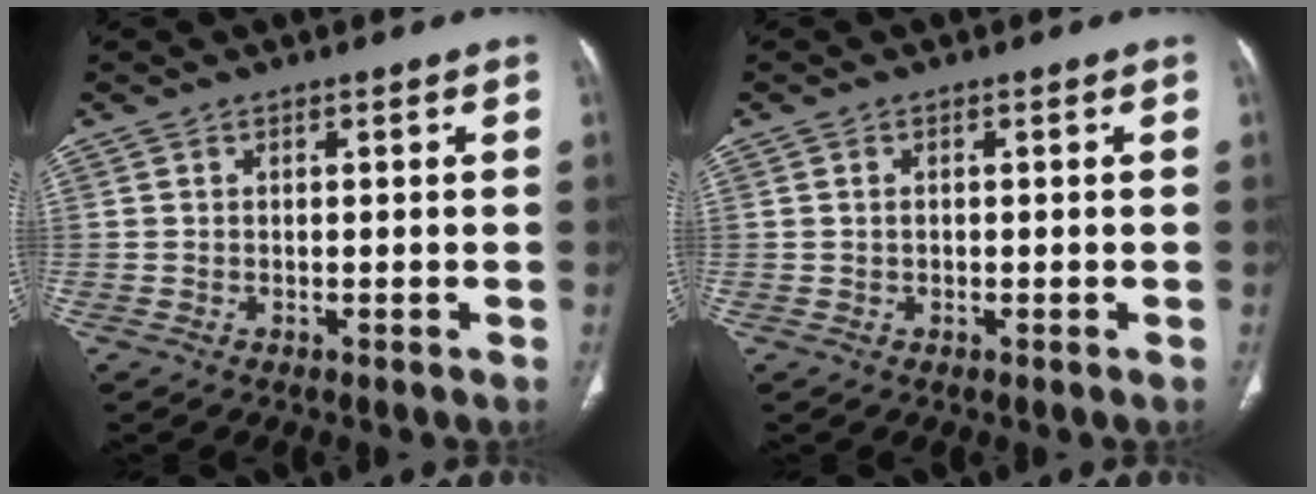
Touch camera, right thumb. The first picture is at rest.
{"total": 0.8, "force": [0.1, 0.6, 0.5], "torque": [-0.011, 0.003, 0.004]}